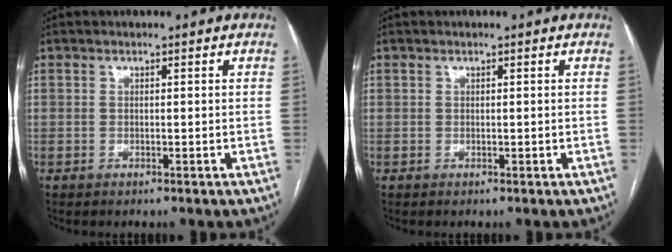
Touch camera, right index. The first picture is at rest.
{"total": 0.0}